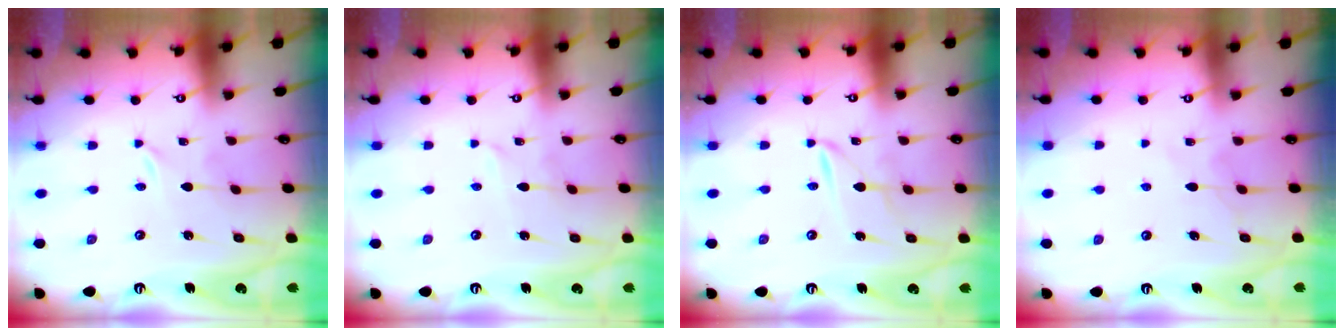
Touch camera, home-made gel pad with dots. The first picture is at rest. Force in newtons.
{"total": 2.4, "press": 2.4, "slide": 0.4}
{"total": 2.0, "press": 2.0, "slide": 0.2}
{"total": 7.0, "press": 7.0, "slide": 0.5}